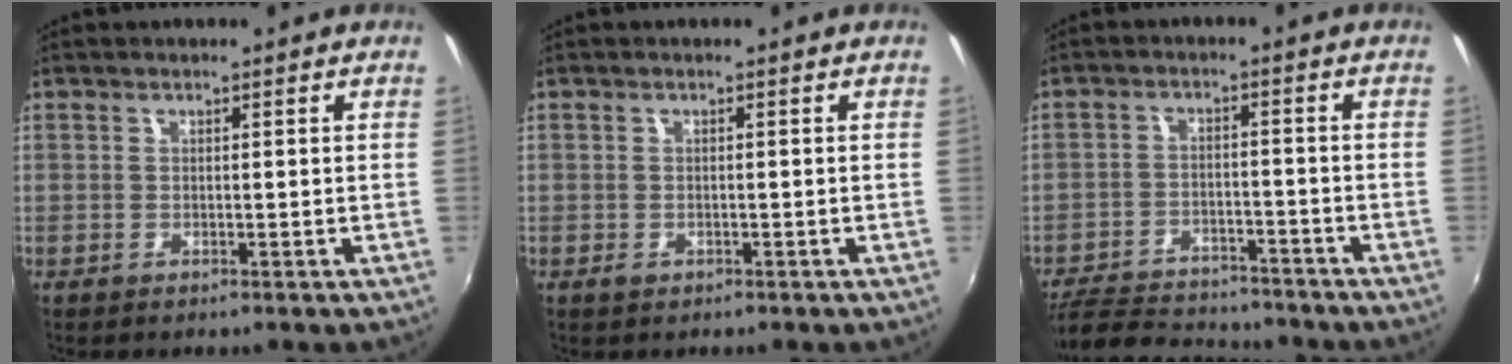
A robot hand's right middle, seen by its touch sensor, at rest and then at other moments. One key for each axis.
{"total": 0.9, "fx": -0.5, "fy": 0.7, "fz": 0.4, "tx": -0.006, "ty": -0.001, "tz": -0.006}
{"total": 13.1, "fx": -11.4, "fy": 4.9, "fz": 4.2, "tx": -0.112, "ty": 0.011, "tz": -0.168}